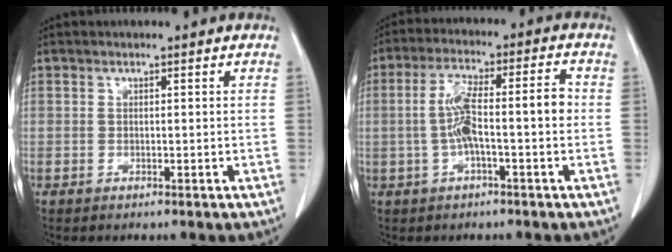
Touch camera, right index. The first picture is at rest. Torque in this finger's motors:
{"motor_torque": [0.36, 0.03, 0.24, 0.10]}